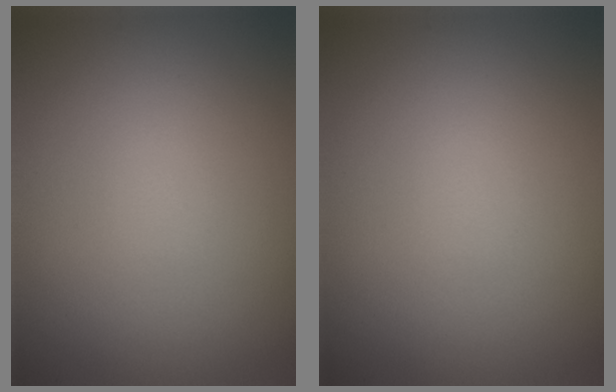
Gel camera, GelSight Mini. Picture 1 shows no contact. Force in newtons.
{"total": 0.0}